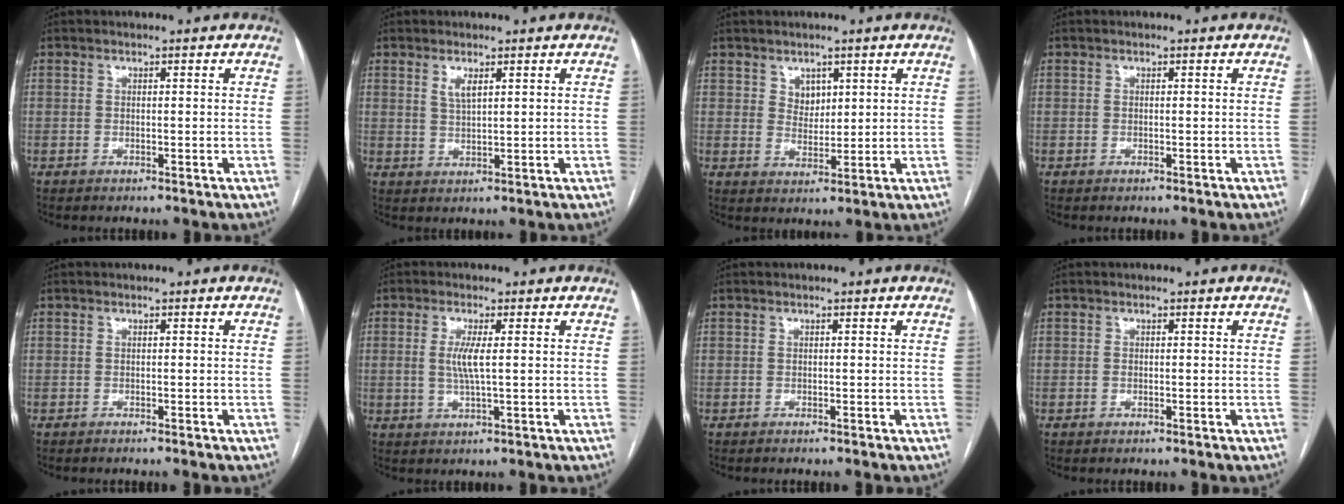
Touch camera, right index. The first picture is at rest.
{"total": 2.4, "force": [1.3, 0.6, 1.9], "torque": [-0.043, -0.003, 0.030]}
{"total": 3.1, "force": [1.6, 2.3, 1.4], "torque": [-0.022, 0.000, 0.034]}
{"total": 0.0}
{"total": 1.7, "force": [-1.6, 0.0, 0.7], "torque": [-0.008, -0.001, -0.021]}
{"total": 3.7, "force": [0.4, 0.2, 3.7], "torque": [-0.079, -0.005, 0.009]}
{"total": 1.2, "force": [-1.1, 0.0, 0.5], "torque": [-0.005, -0.001, -0.017]}
{"total": 0.0}